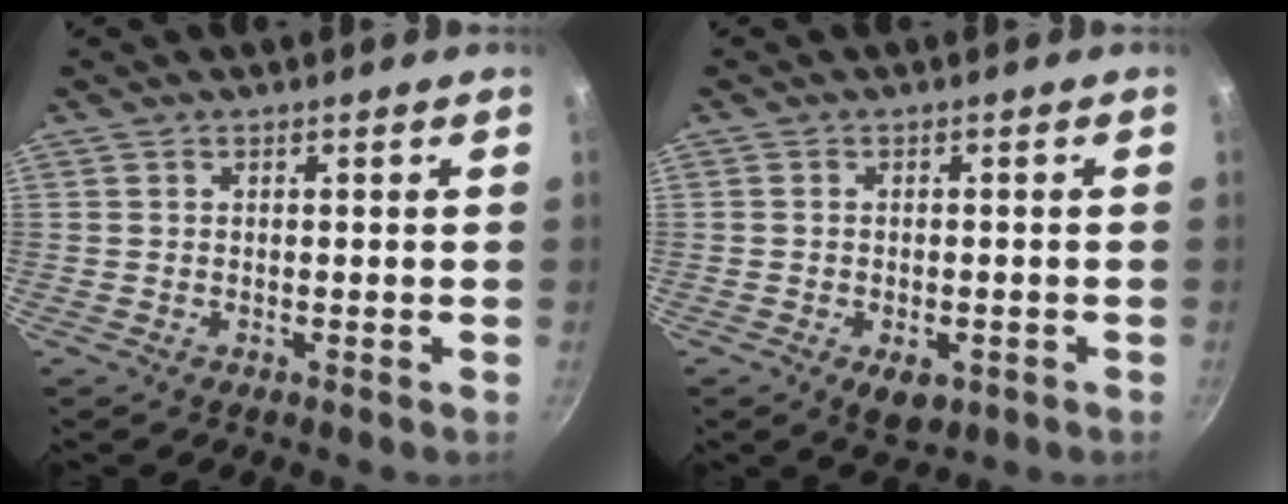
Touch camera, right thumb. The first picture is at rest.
{"total": 4.7, "force": [-1.9, 2.7, 3.3], "torque": [-0.038, 0.005, -0.019]}